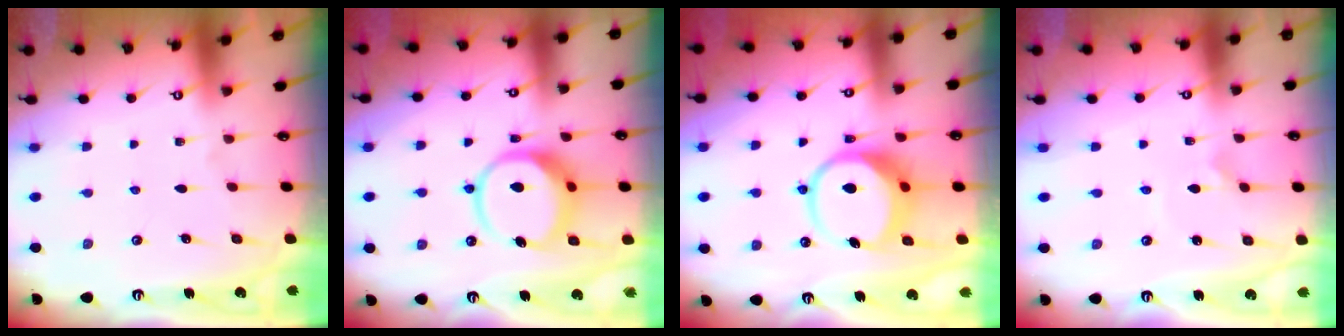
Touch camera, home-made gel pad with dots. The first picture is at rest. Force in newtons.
{"total": 11.6, "press": 11.4, "slide": 1.6}
{"total": 8.7, "press": 8.6, "slide": 1.1}
{"total": 2.2, "press": 2.2, "slide": 0.1}